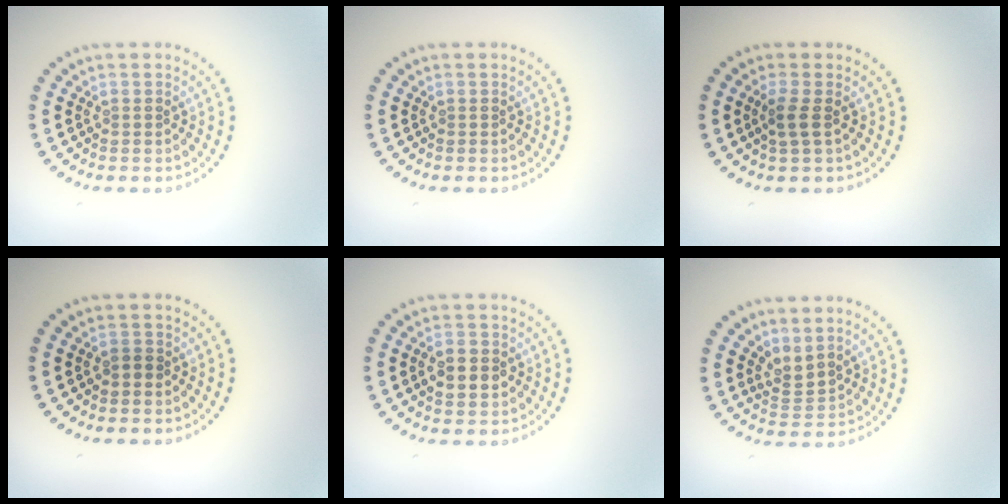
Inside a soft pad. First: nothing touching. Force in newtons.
{"total": 0.0}
{"total": 1.5, "press": 1.3, "slide": 0.9}
{"total": 0.7, "press": 0.7, "slide": 0.3}
{"total": 3.0, "press": 3.0, "slide": 0.0}
{"total": 2.1, "press": 1.4, "slide": 1.6}